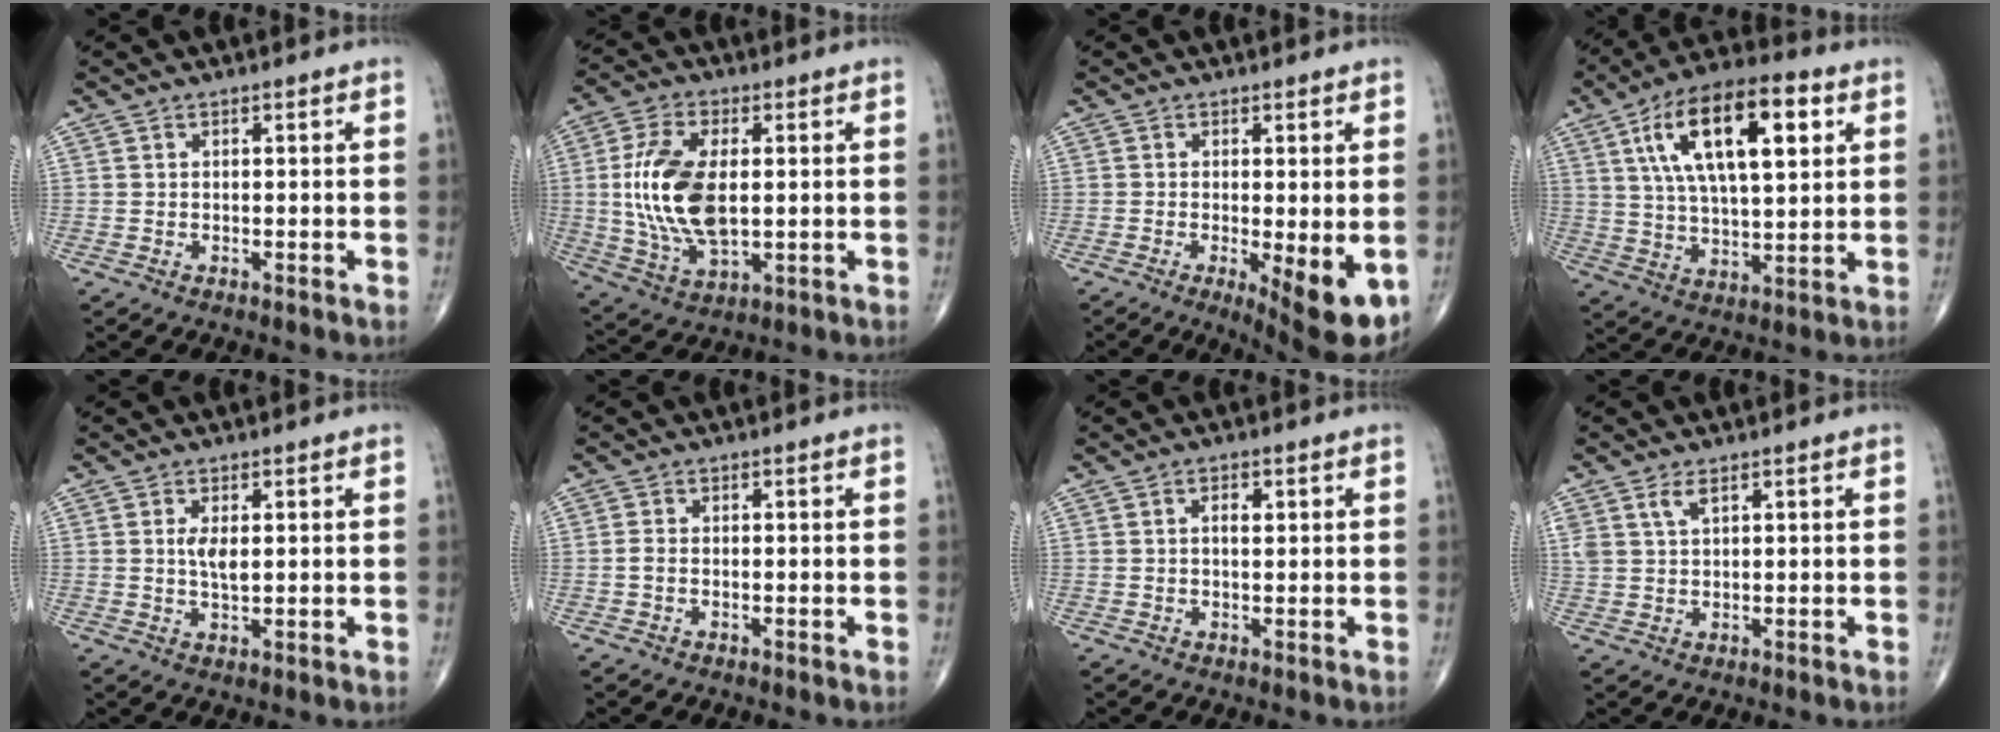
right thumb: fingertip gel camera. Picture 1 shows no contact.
{"total": 15.2, "force": [0.9, 7.7, 13.1], "torque": [-0.266, -0.007, 0.023]}
{"total": 9.4, "force": [-2.7, 2.7, 8.7], "torque": [-0.116, -0.022, -0.033]}
{"total": 19.6, "force": [6.9, 8.0, 16.5], "torque": [-0.269, -0.001, 0.113]}
{"total": 3.3, "force": [0.6, 1.3, 3.0], "torque": [-0.056, -0.008, 0.013]}
{"total": 1.3, "force": [-0.3, 0.8, 1.0], "torque": [-0.022, 0.000, -0.007]}
{"total": 2.0, "force": [0.6, 0.9, 1.7], "torque": [-0.028, 0.000, 0.008]}
{"total": 3.0, "force": [1.7, 1.3, 2.1], "torque": [-0.045, 0.000, 0.040]}